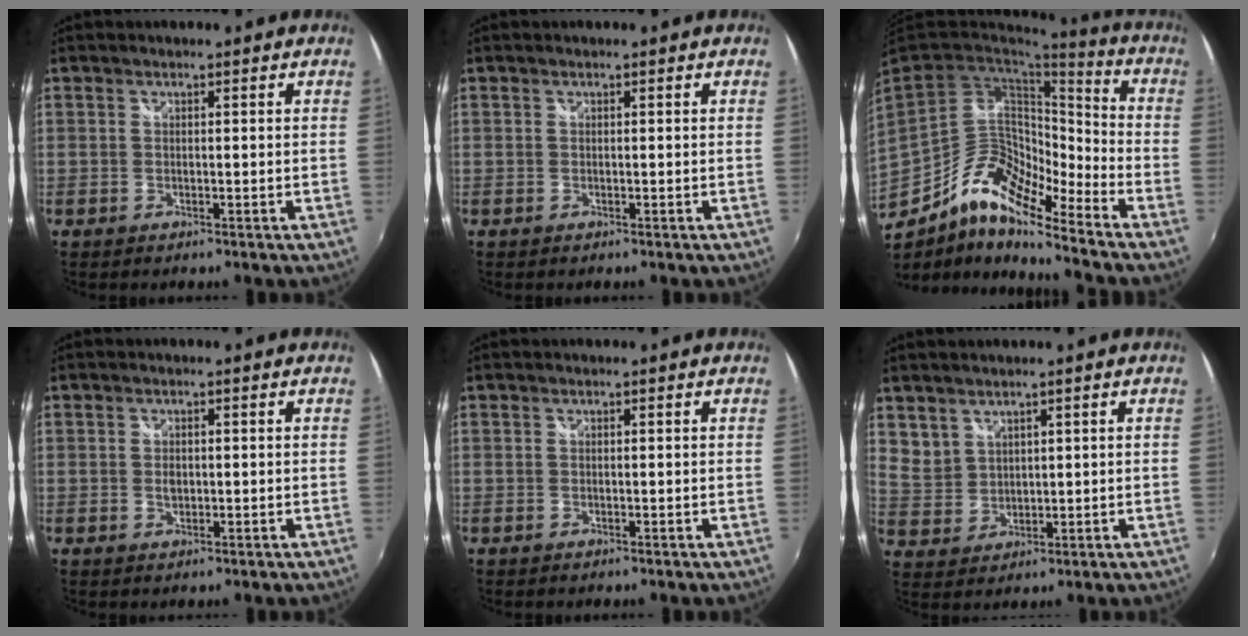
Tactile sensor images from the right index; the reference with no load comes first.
{"total": 0.0}
{"total": 16.3, "force": [-10.9, 5.8, 10.6], "torque": [-0.192, -0.008, -0.215]}
{"total": 1.5, "force": [-0.1, 1.2, 0.9], "torque": [-0.016, 0.000, -0.002]}
{"total": 0.0}
{"total": 4.9, "force": [3.6, 3.2, 0.7], "torque": [-0.007, 0.008, 0.084]}